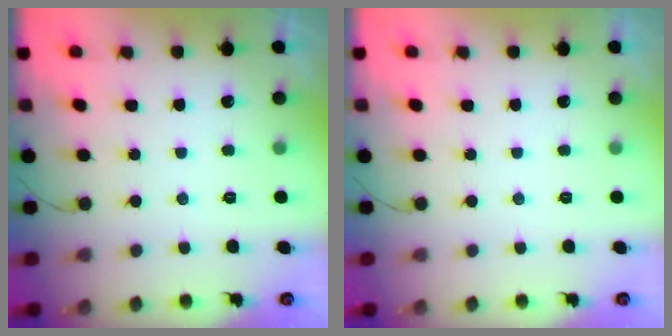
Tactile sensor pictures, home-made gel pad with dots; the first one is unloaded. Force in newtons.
{"total": 0.0}